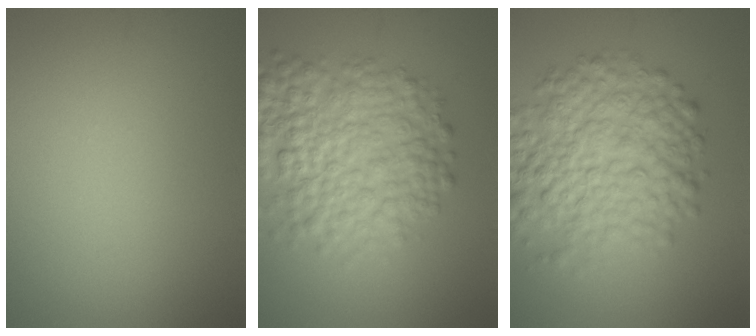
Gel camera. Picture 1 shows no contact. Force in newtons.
{"total": 8.4, "press": 8.4, "slide": 0.3}
{"total": 8.8, "press": 8.8, "slide": 0.2}